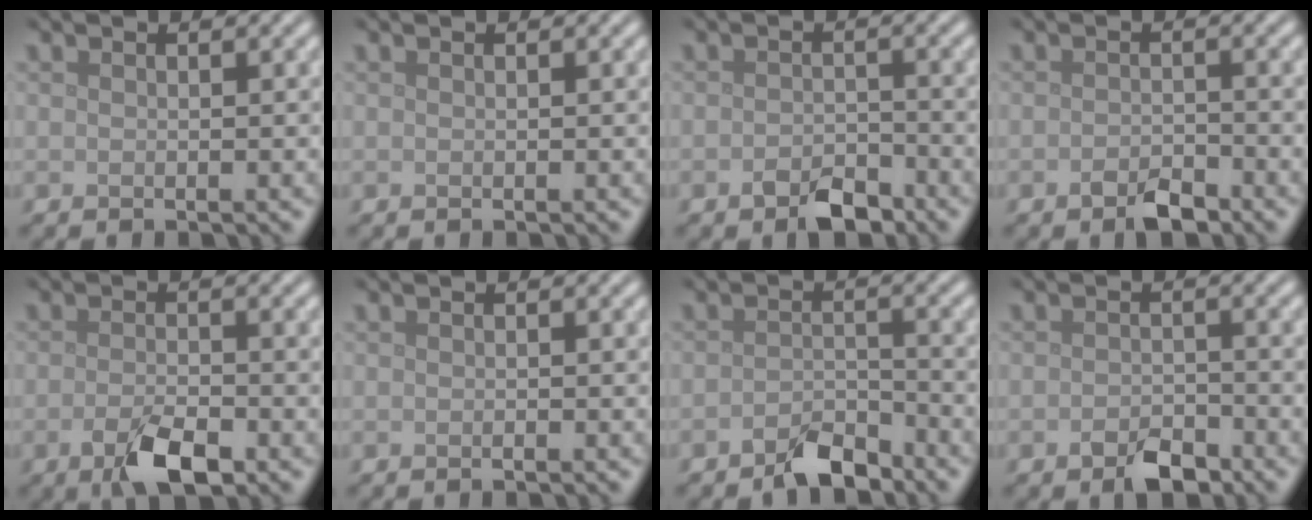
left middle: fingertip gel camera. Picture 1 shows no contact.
{"total": 0.0}
{"total": 3.0, "force": [-1.9, 1.5, 1.7], "torque": [-0.027, 0.001, -0.035]}
{"total": 2.2, "force": [-1.5, 1.0, 1.3], "torque": [-0.022, 0.001, -0.028]}
{"total": 4.0, "force": [-2.0, 1.6, 3.1], "torque": [-0.059, -0.008, -0.034]}
{"total": 0.0}
{"total": 3.1, "force": [-2.5, 1.2, 1.5], "torque": [-0.024, 0.004, -0.050]}
{"total": 2.8, "force": [-1.7, 1.4, 1.6], "torque": [-0.026, 0.001, -0.032]}